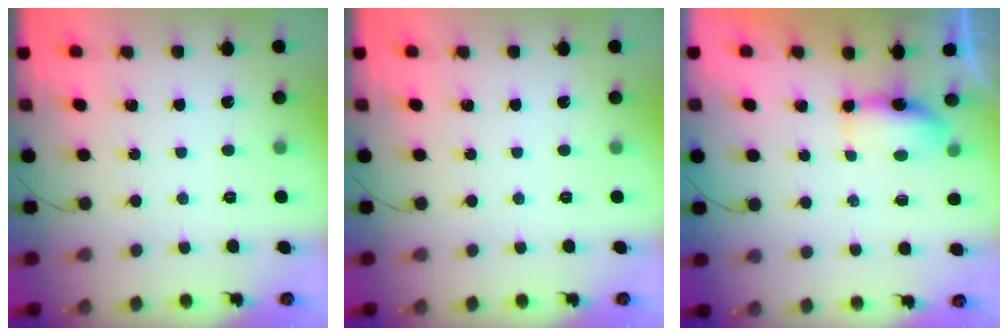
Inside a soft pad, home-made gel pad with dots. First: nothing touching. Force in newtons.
{"total": 0.0}
{"total": 5.2, "press": 5.2, "slide": 0.9}